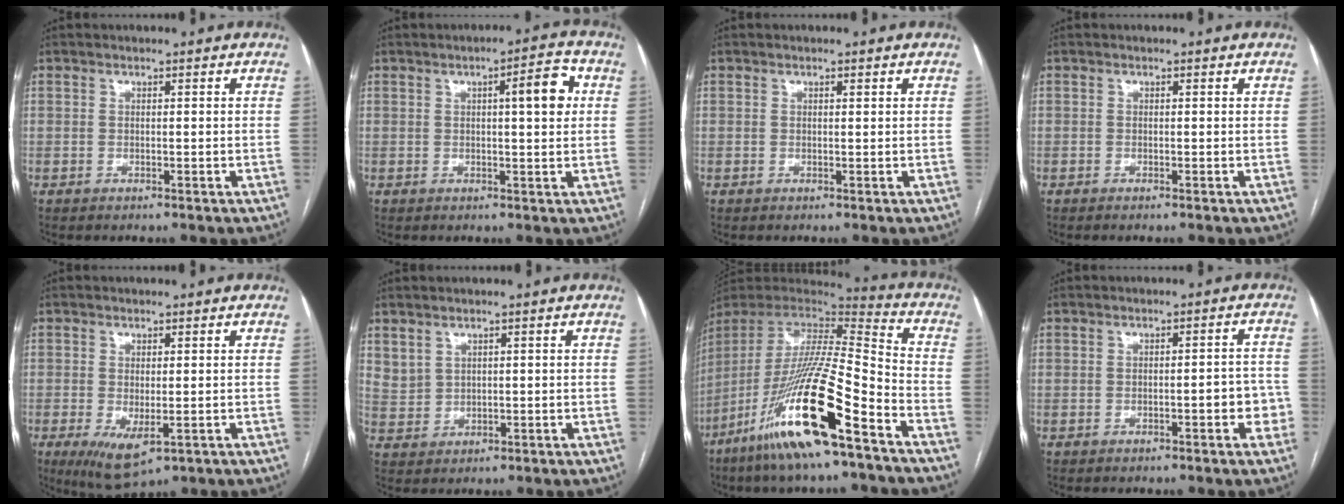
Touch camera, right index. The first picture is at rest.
{"total": 6.0, "force": [1.5, 1.0, 5.8], "torque": [-0.079, 0.012, 0.017]}
{"total": 0.5, "force": [0.3, 0.1, 0.4], "torque": [-0.006, 0.001, 0.004]}
{"total": 0.0}
{"total": 6.5, "force": [-2.2, 2.5, 5.6], "torque": [-0.093, -0.021, -0.022]}
{"total": 3.2, "force": [2.3, 2.0, 0.9], "torque": [-0.020, 0.001, 0.055]}
{"total": 23.6, "force": [-13.2, 1.9, 19.5], "torque": [-0.395, -0.053, -0.253]}
{"total": 3.7, "force": [-1.3, 1.1, 3.3], "torque": [-0.032, 0.015, -0.013]}